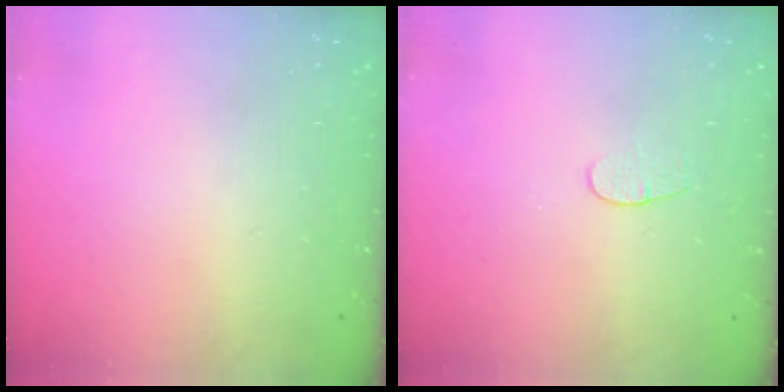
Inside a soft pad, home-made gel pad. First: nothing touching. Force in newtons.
{"total": 3.6, "press": 3.6, "slide": 0.4}